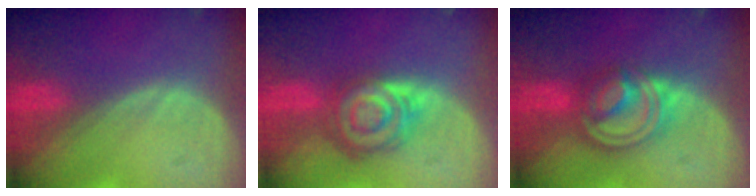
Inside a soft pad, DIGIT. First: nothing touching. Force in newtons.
{"total": 8.0, "press": 7.0, "slide": 3.9}
{"total": 8.1, "press": 6.8, "slide": 4.3}